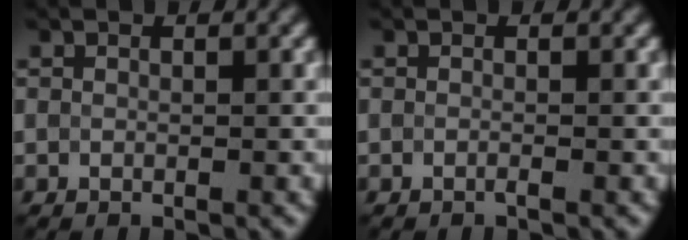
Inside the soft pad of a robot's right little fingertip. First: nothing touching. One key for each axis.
{"total": 0.7, "fx": -0.7, "fy": -0.2, "fz": 0.0, "tx": 0.000, "ty": -0.009, "tz": -0.013}